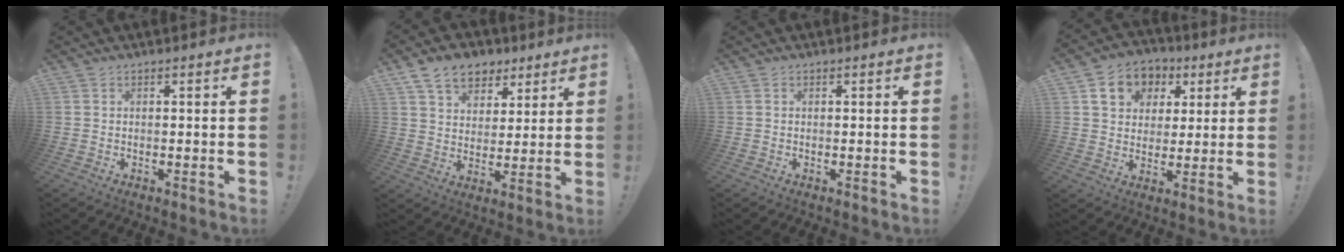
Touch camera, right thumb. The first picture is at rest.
{"total": 12.4, "force": [7.3, 8.6, 5.1], "torque": [-0.072, -0.037, 0.141]}
{"total": 0.0}
{"total": 11.6, "force": [4.8, 9.5, 4.5], "torque": [-0.059, -0.017, 0.094]}